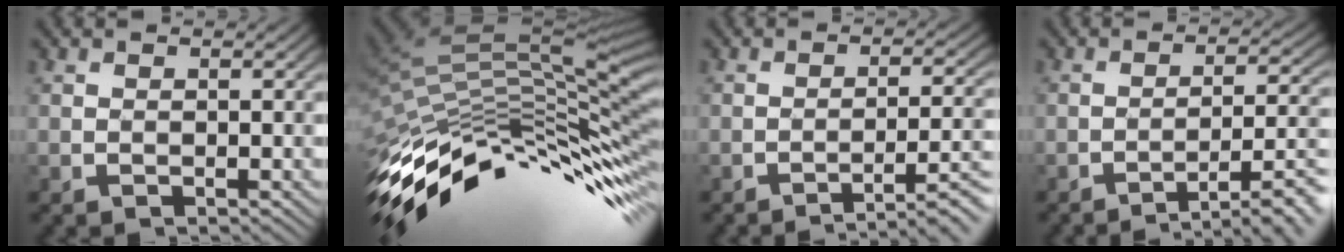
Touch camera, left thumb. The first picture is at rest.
{"total": 15.2, "force": [-6.3, 5.3, 12.8], "torque": [-0.273, 0.000, -0.103]}
{"total": 7.0, "force": [-4.0, 1.6, 5.5], "torque": [-0.080, 0.010, -0.052]}
{"total": 8.7, "force": [-5.2, 2.2, 6.7], "torque": [-0.098, 0.007, -0.071]}